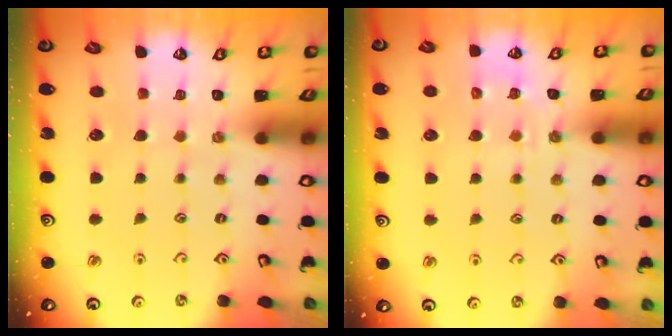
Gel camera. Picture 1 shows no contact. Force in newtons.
{"total": 6.1, "press": 6.0, "slide": 0.9}